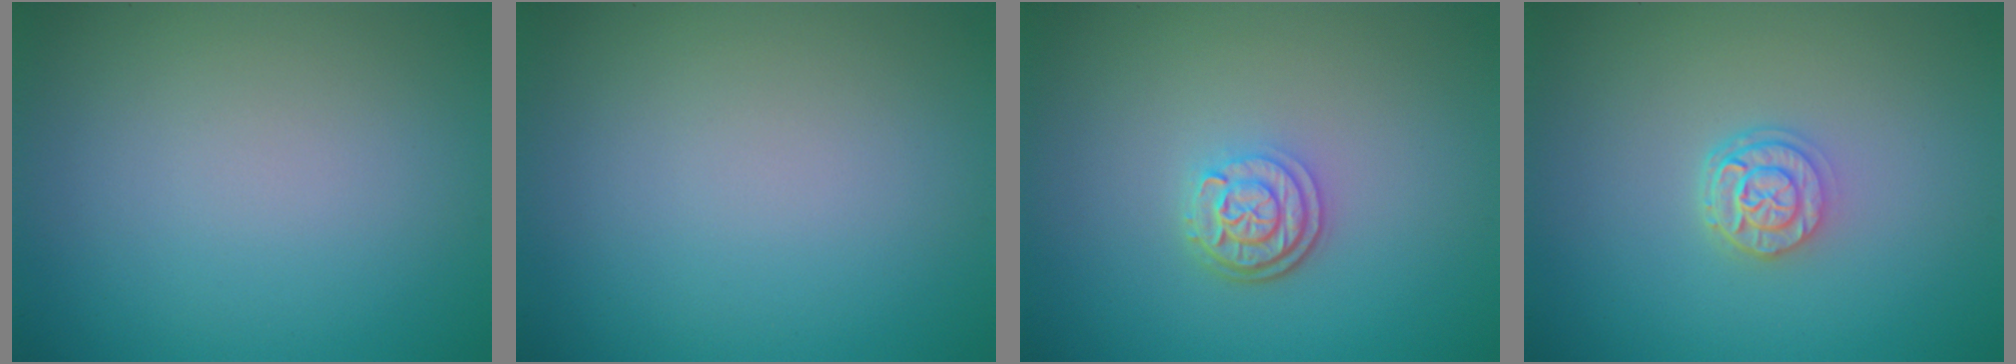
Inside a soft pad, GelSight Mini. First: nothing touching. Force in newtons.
{"total": 0.0}
{"total": 2.9, "press": 2.4, "slide": 1.7}
{"total": 2.7, "press": 2.1, "slide": 1.7}